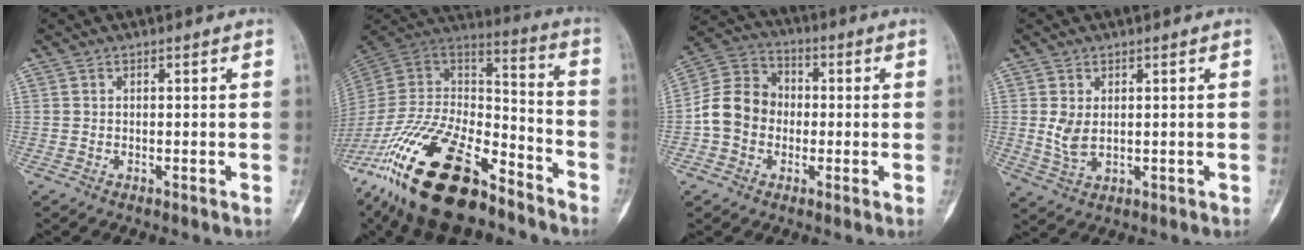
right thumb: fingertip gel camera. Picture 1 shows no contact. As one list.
[{"total": 28.7, "force": [-19.0, 11.6, 18.1], "torque": [-0.356, 0.045, -0.343]}, {"total": 10.9, "force": [-1.5, 9.3, 5.6], "torque": [-0.087, 0.037, -0.041]}, {"total": 4.6, "force": [0.3, 3.0, 3.4], "torque": [-0.063, -0.007, 0.015]}]